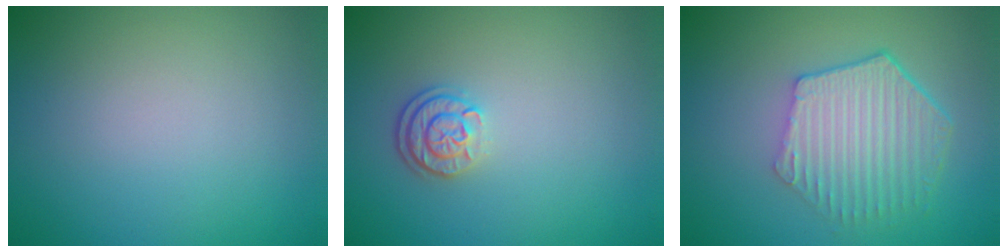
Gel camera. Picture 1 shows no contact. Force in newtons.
{"total": 2.4, "press": 1.9, "slide": 1.5}
{"total": 5.7, "press": 4.2, "slide": 3.8}